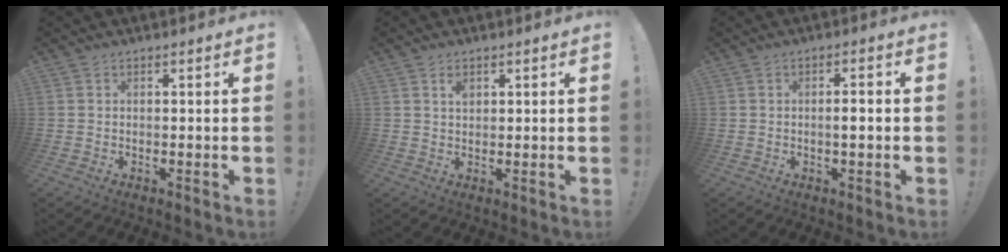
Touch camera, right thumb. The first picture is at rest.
{"total": 2.0, "force": [1.0, 1.2, 1.1], "torque": [-0.004, -0.007, 0.015]}
{"total": 2.8, "force": [-0.5, 0.3, 2.8], "torque": [-0.046, 0.002, -0.013]}